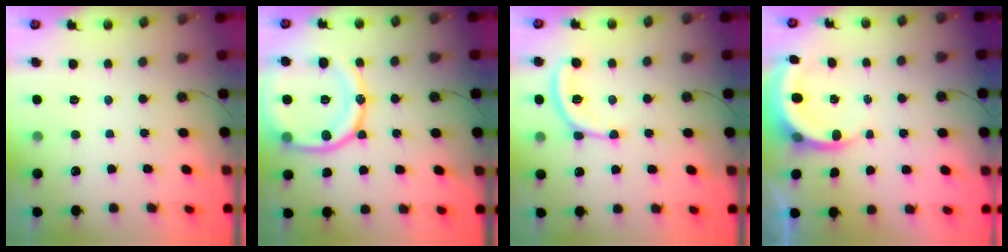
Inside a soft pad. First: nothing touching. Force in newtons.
{"total": 20.7, "press": 20.5, "slide": 2.4}
{"total": 10.7, "press": 10.7, "slide": 0.7}
{"total": 4.3, "press": 4.3, "slide": 0.3}